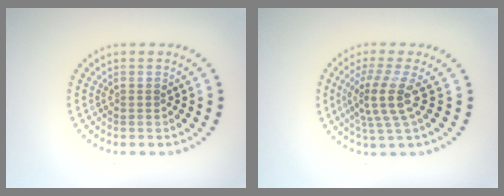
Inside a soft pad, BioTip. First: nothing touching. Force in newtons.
{"total": 3.8, "press": 2.8, "slide": 2.5}